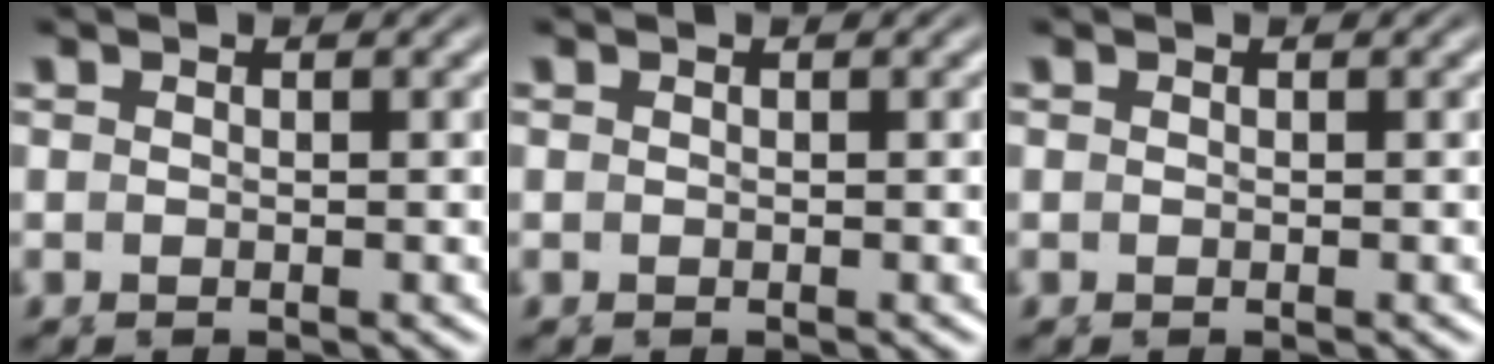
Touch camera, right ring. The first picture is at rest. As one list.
[{"total": 0.0}, {"total": 0.0}]